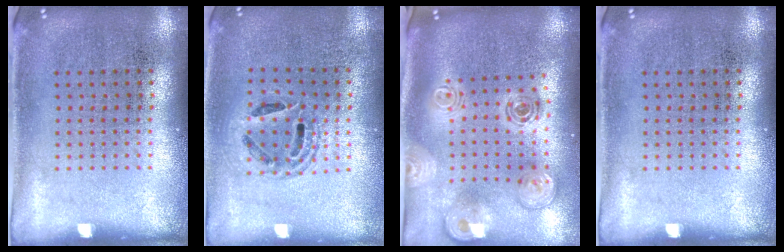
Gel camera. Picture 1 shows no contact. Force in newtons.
{"total": 1.4, "press": 1.2, "slide": 0.7}
{"total": 2.1, "press": 1.7, "slide": 1.2}
{"total": 0.0}